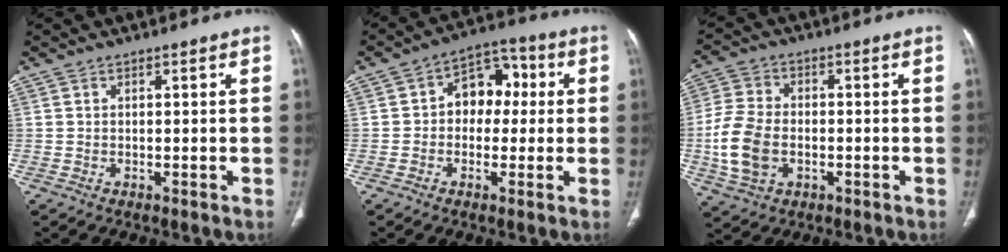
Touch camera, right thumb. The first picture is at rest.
{"total": 9.3, "force": [0.7, 6.9, 6.2], "torque": [-0.049, 0.032, -0.002]}
{"total": 11.0, "force": [-2.1, 7.6, 7.7], "torque": [-0.162, 0.007, -0.040]}